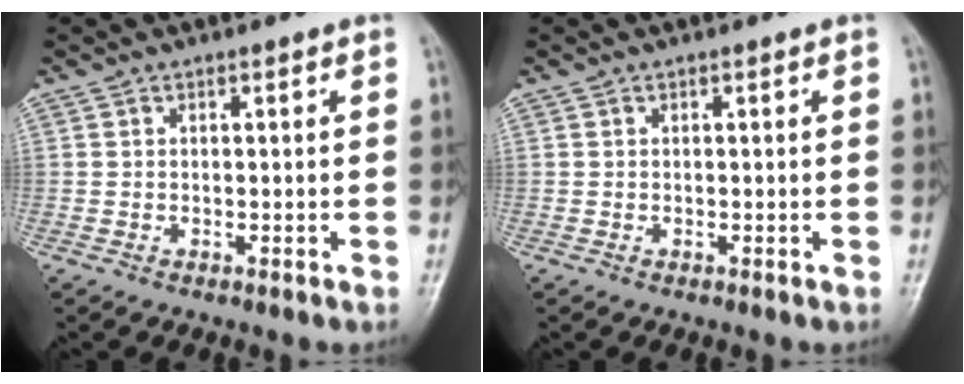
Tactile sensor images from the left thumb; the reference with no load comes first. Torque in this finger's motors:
{"motor_torque": [-0.04, 0.04, -0.07, 0.04, 0.00]}